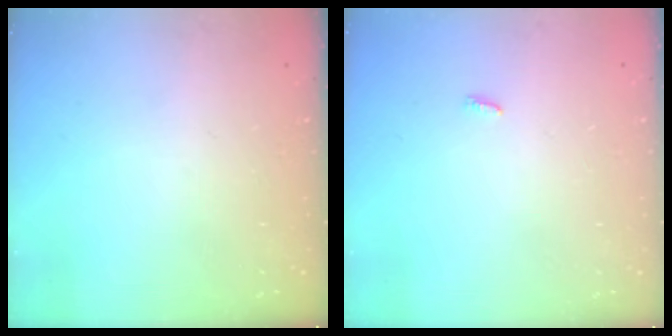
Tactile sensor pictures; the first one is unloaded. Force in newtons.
{"total": 2.3, "press": 2.3, "slide": 0.3}